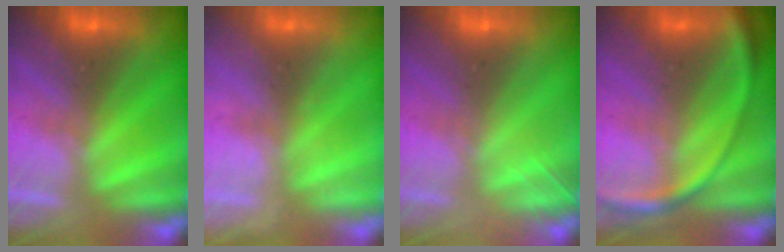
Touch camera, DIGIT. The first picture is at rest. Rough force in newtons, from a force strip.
{"total": 2.2}
{"total": 2.0}
{"total": 2.7}